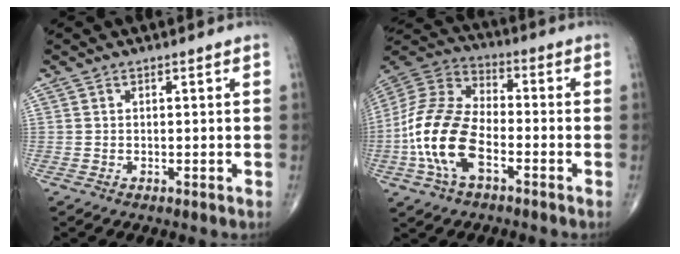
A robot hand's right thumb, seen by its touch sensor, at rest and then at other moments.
{"total": 16.4, "force": [-5.1, 8.8, 12.8], "torque": [-0.267, 0.030, -0.102]}